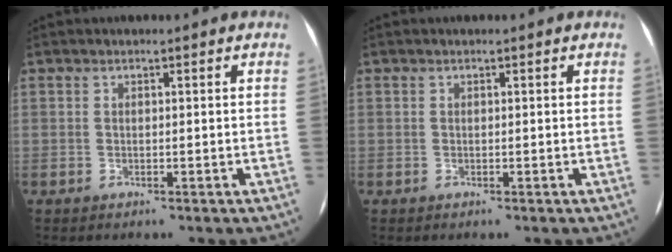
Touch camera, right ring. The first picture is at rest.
{"total": 0.0}